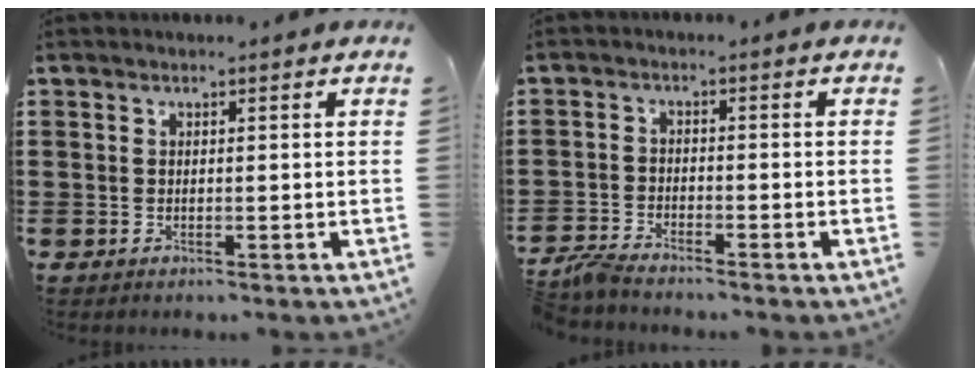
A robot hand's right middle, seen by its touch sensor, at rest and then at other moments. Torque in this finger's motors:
{"motor_torque": [0.80, -0.28, 0.34, 0.21]}